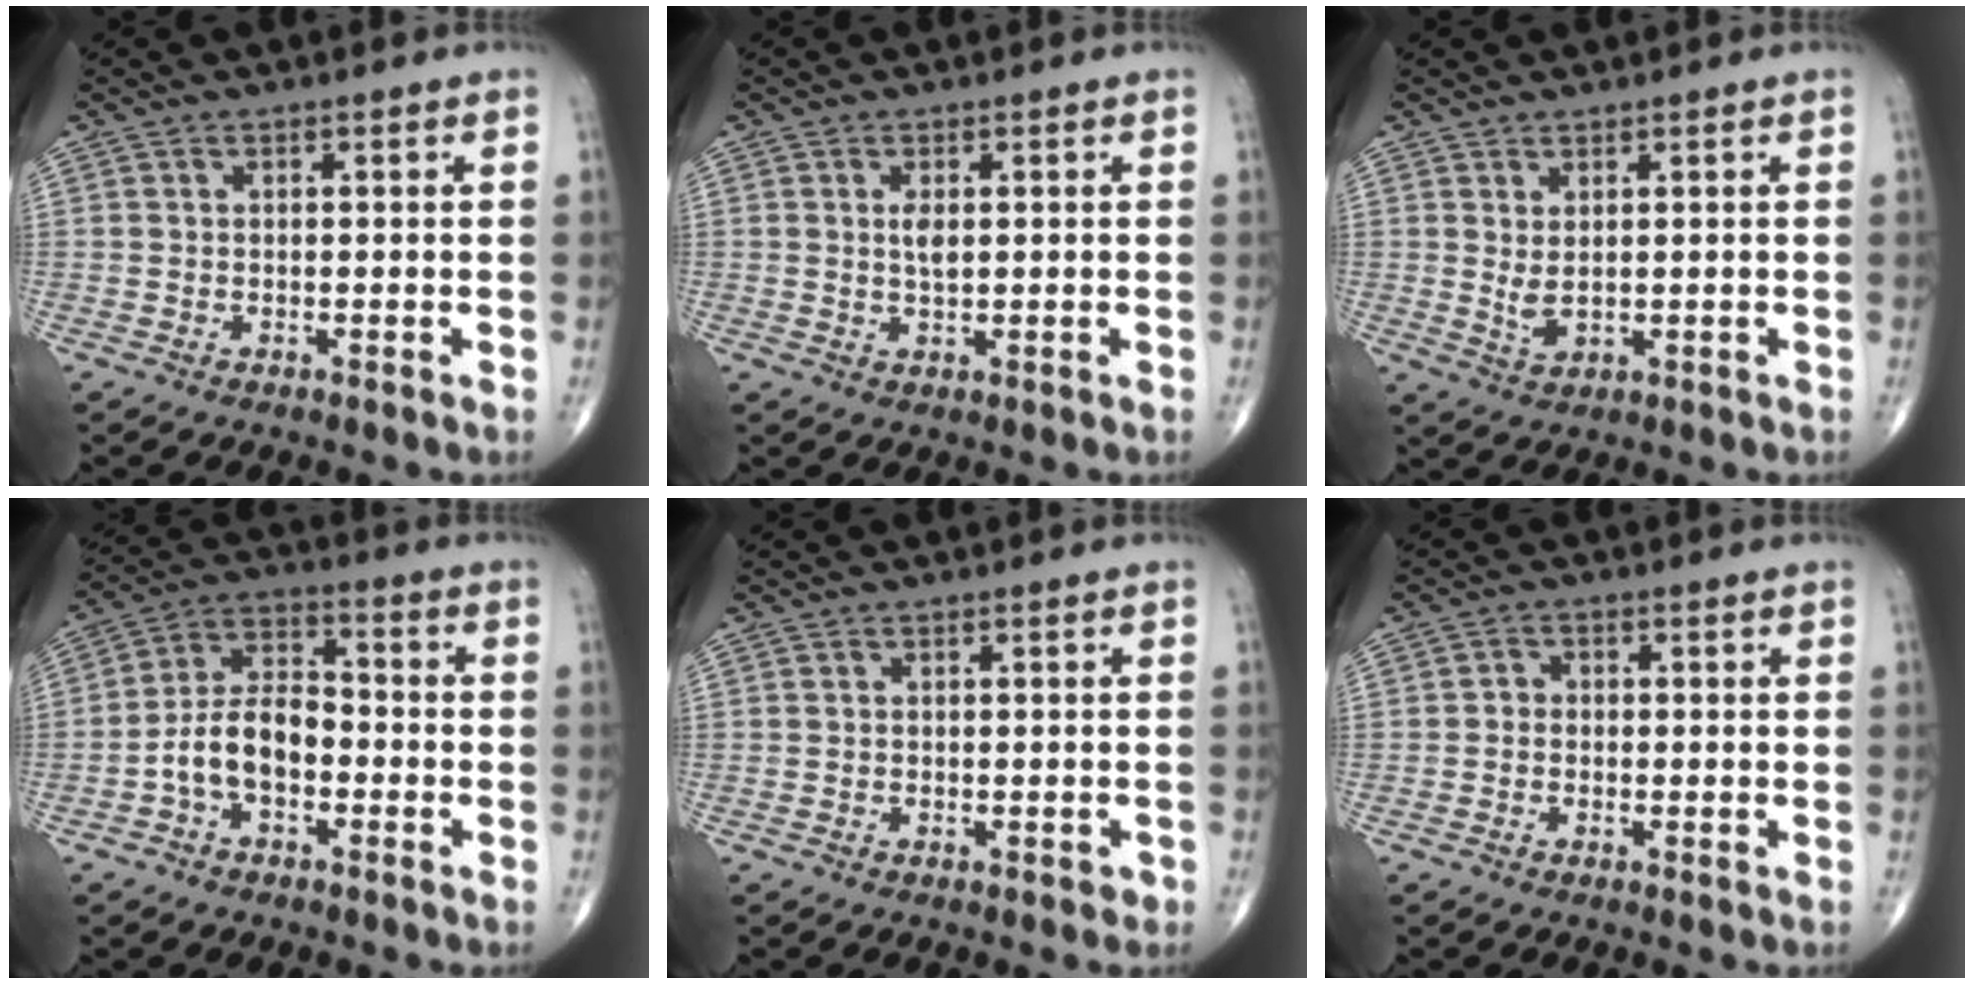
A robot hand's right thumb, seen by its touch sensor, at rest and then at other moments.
{"total": 2.2, "force": [0.5, 0.9, 1.9], "torque": [-0.032, -0.006, 0.009]}
{"total": 2.6, "force": [0.7, 1.2, 2.2], "torque": [-0.039, -0.012, 0.020]}
{"total": 9.8, "force": [-2.9, 5.7, 7.3], "torque": [-0.130, 0.043, -0.064]}
{"total": 0.8, "force": [-0.5, 0.5, 0.4], "torque": [-0.004, 0.001, -0.007]}
{"total": 1.6, "force": [-0.5, 1.4, 0.7], "torque": [-0.001, 0.006, -0.016]}